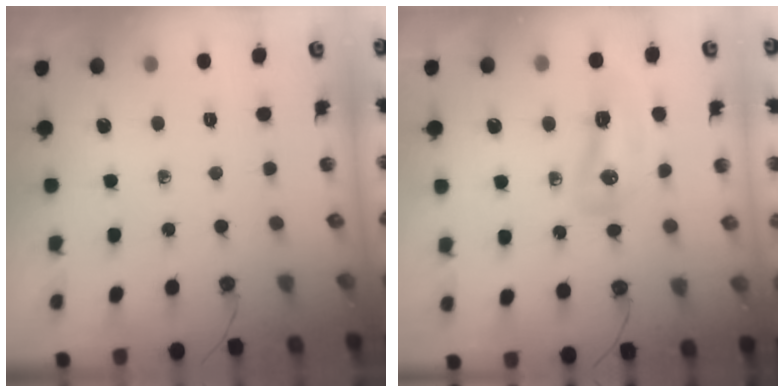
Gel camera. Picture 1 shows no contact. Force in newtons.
{"total": 10.4, "press": 10.2, "slide": 1.7}